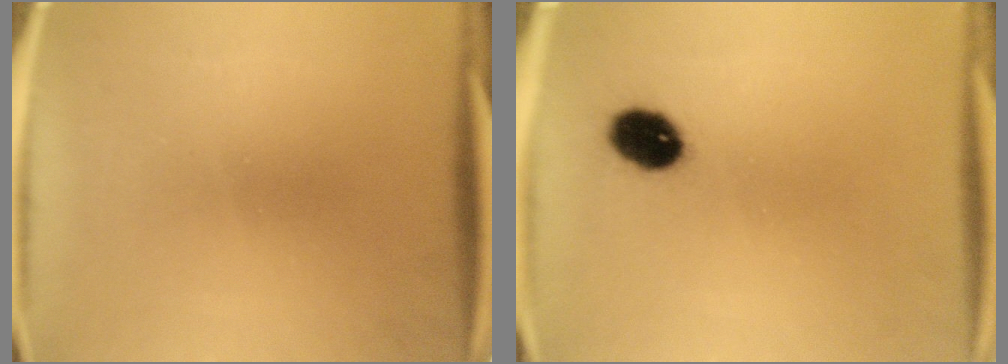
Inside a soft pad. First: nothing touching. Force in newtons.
{"total": 6.9}